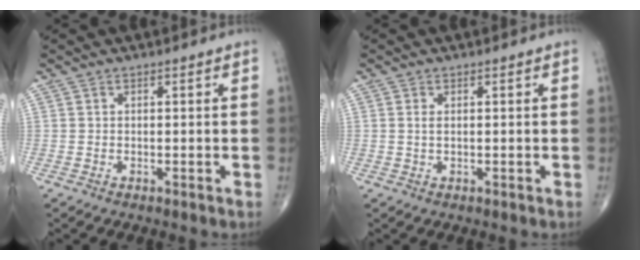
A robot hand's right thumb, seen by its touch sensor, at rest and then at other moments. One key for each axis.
{"total": 1.0, "fx": 0.3, "fy": 0.4, "fz": 0.9, "tx": -0.024, "ty": -0.002, "tz": 0.008}